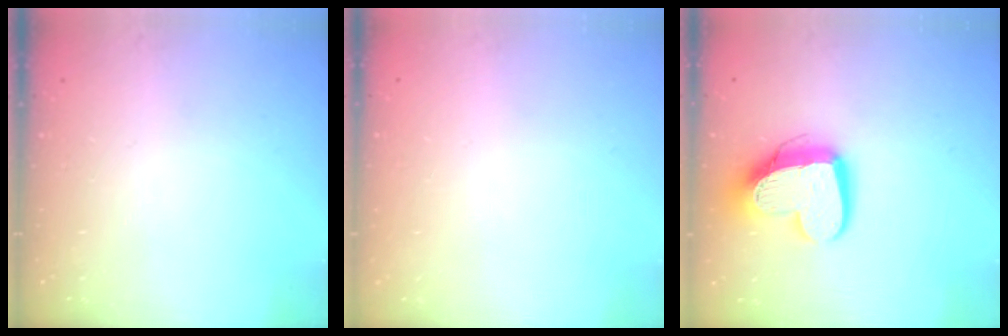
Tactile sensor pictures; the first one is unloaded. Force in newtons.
{"total": 0.0}
{"total": 14.9, "press": 14.8, "slide": 1.5}